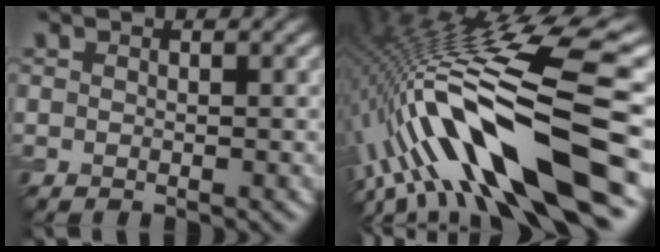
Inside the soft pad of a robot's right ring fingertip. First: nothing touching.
{"total": 15.4, "force": [-4.6, 3.1, 14.4], "torque": [-0.263, 0.018, -0.071]}